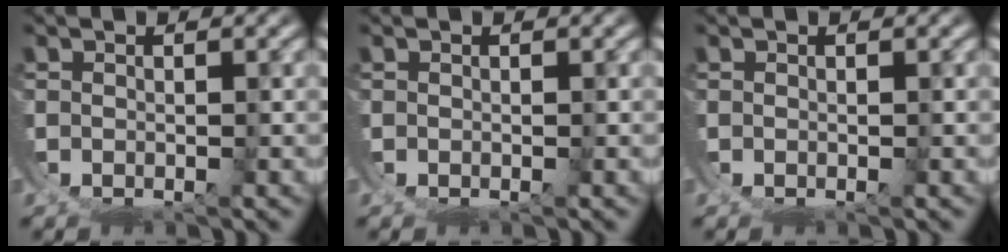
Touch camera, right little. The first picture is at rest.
{"total": 0.0}
{"total": 0.0}